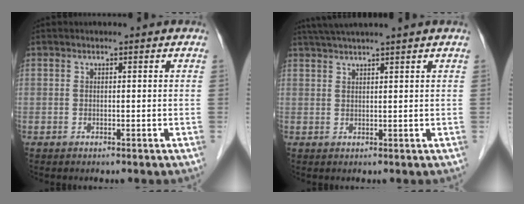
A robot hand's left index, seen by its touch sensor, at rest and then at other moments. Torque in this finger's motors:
{"motor_torque": [0.16, -1.23, 0.51, 0.14]}